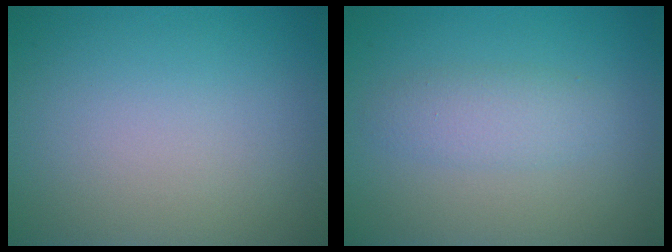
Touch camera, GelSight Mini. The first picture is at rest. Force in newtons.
{"total": 2.3, "press": 2.3, "slide": 0.1}